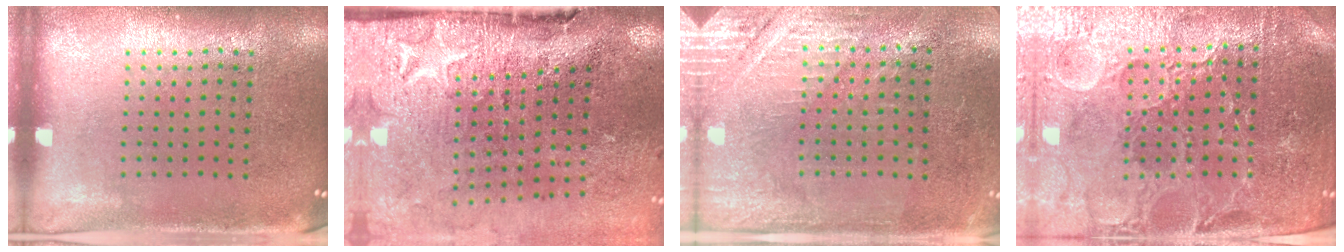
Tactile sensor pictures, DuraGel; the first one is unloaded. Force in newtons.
{"total": 5.0, "press": 4.0, "slide": 3.0}
{"total": 2.8, "press": 2.8, "slide": 0.5}
{"total": 4.2, "press": 4.1, "slide": 1.1}